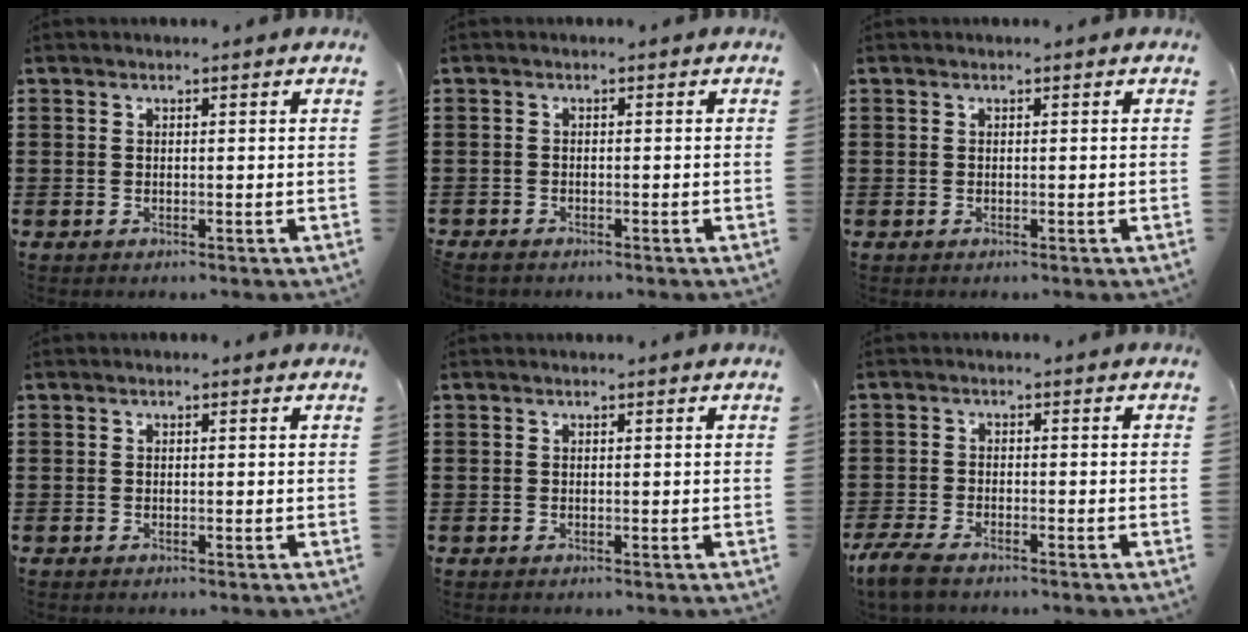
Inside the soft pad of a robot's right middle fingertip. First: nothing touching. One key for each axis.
{"total": 0.8, "fx": -0.8, "fy": 0.3, "fz": 0.1, "tx": -0.002, "ty": 0.000, "tz": -0.017}
{"total": 0.0}
{"total": 0.0}
{"total": 0.0}
{"total": 3.4, "fx": -2.9, "fy": 0.6, "fz": 1.7, "tx": -0.050, "ty": -0.003, "tz": -0.062}